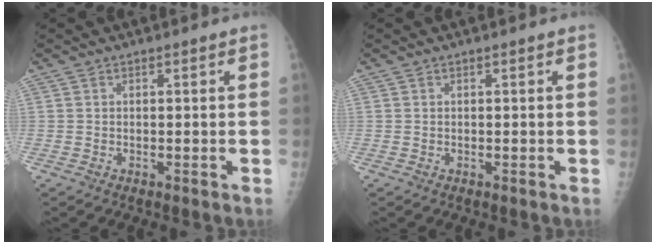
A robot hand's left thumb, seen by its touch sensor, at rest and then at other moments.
{"total": 0.0}